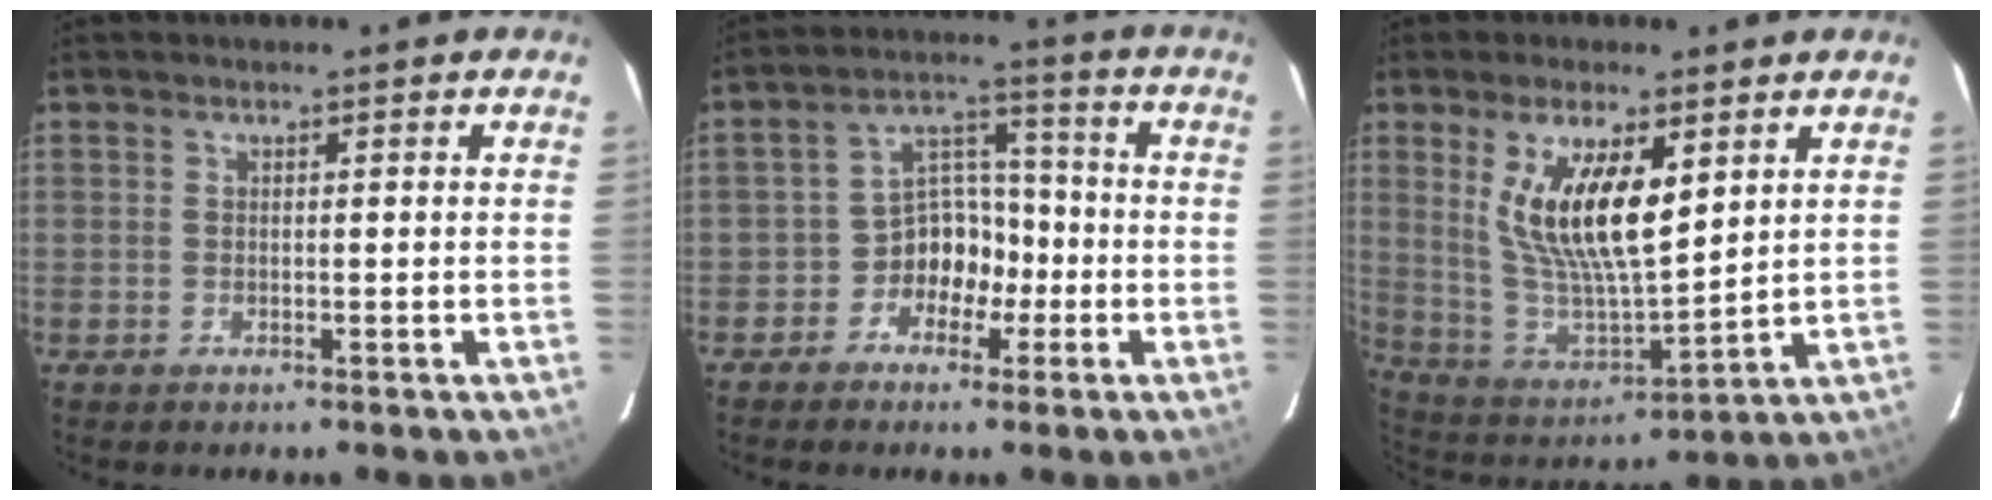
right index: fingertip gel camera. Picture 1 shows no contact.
{"total": 7.1, "force": [-3.4, 5.6, 2.6], "torque": [-0.036, 0.034, -0.059]}
{"total": 15.2, "force": [5.9, 5.1, 13.1], "torque": [-0.254, -0.006, 0.127]}